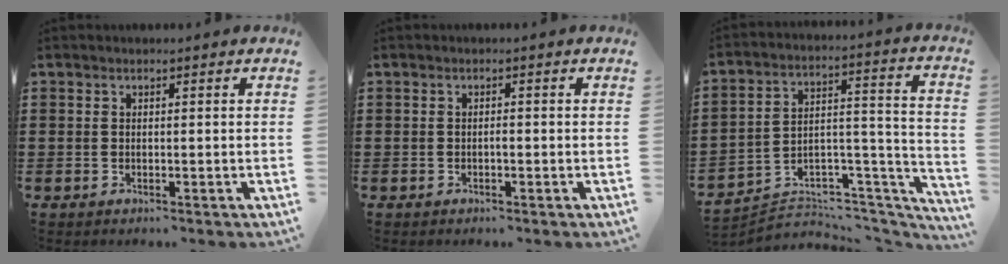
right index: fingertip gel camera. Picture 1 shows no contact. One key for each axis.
{"total": 0.7, "fx": -0.3, "fy": 0.2, "fz": 0.6, "tx": -0.014, "ty": -0.003, "tz": -0.005}
{"total": 3.5, "fx": -2.8, "fy": 2.0, "fz": 0.7, "tx": -0.020, "ty": -0.008, "tz": -0.059}